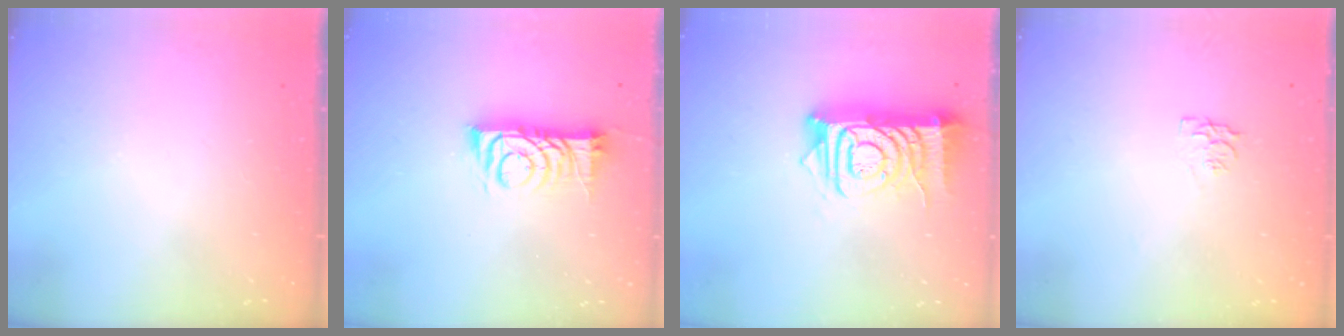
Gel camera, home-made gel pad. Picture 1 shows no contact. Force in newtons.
{"total": 9.2, "press": 9.2, "slide": 0.1}
{"total": 14.5, "press": 14.4, "slide": 1.6}
{"total": 5.0, "press": 4.9, "slide": 0.5}